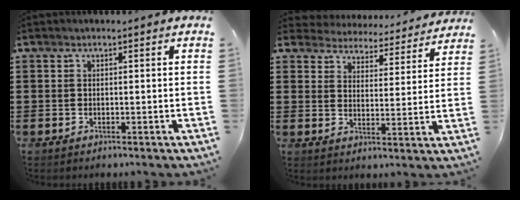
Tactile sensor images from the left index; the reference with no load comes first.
{"total": 4.3, "force": [4.3, 0.2, -0.5], "torque": [-0.020, -0.037, 0.072]}